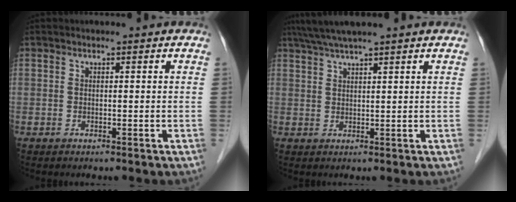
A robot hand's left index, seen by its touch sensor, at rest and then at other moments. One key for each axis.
{"total": 6.4, "fx": 5.3, "fy": -0.7, "fz": 3.6, "tx": -0.064, "ty": 0.033, "tz": 0.089}